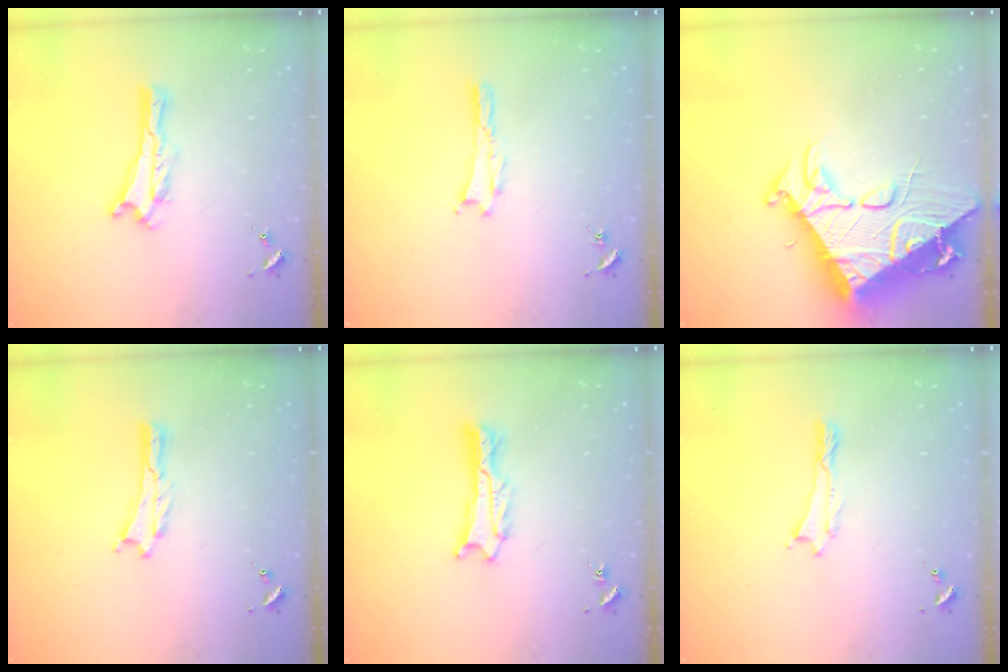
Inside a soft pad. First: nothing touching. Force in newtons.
{"total": 0.0}
{"total": 15.2, "press": 15.0, "slide": 1.9}
{"total": 0.0}
{"total": 1.1, "press": 1.1, "slide": 0.2}
{"total": 0.0}